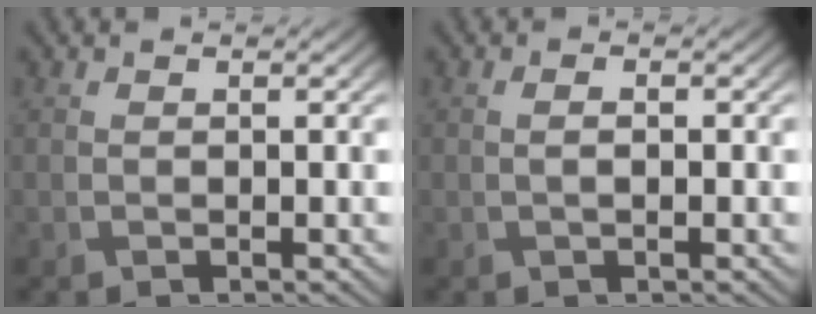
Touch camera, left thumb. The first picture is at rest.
{"total": 1.0, "force": [0.0, 0.3, 0.9], "torque": [-0.015, -0.001, 0.003]}